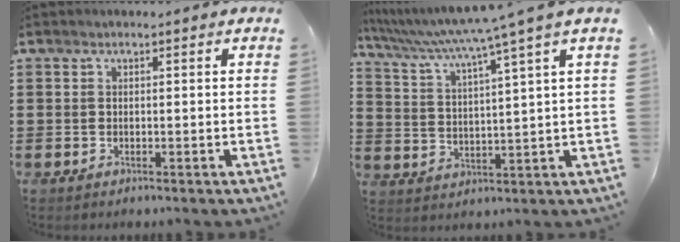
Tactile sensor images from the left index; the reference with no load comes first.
{"total": 5.5, "force": [4.1, -1.4, 3.4], "torque": [-0.085, -0.037, 0.060]}